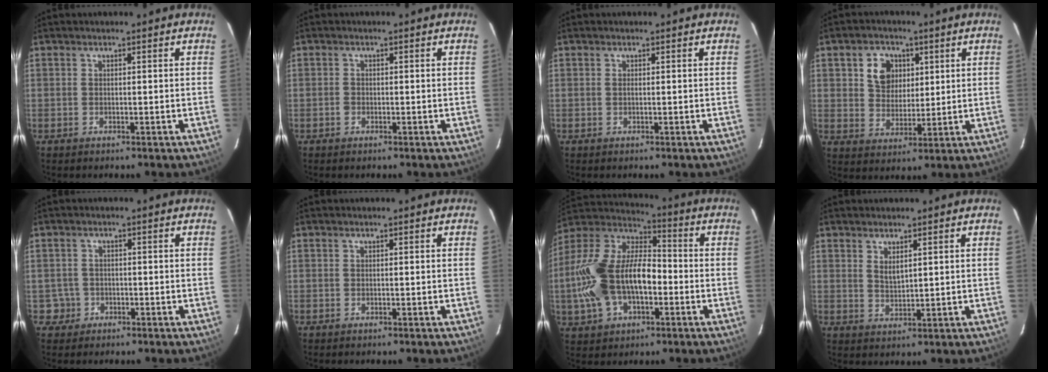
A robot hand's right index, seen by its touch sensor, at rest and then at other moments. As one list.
[{"total": 0.9, "force": [-0.4, 0.8, 0.3], "torque": [-0.004, 0.001, -0.006]}, {"total": 0.0}, {"total": 7.4, "force": [2.6, 6.1, 3.3], "torque": [-0.062, 0.019, 0.053]}, {"total": 3.0, "force": [-1.0, 2.9, -0.3], "torque": [0.004, 0.017, -0.014]}, {"total": 0.0}, {"total": 20.3, "force": [-3.8, 11.4, 16.4], "torque": [-0.355, 0.012, -0.068]}, {"total": 2.8, "force": [1.6, 1.0, 2.0], "torque": [-0.036, -0.005, 0.028]}]